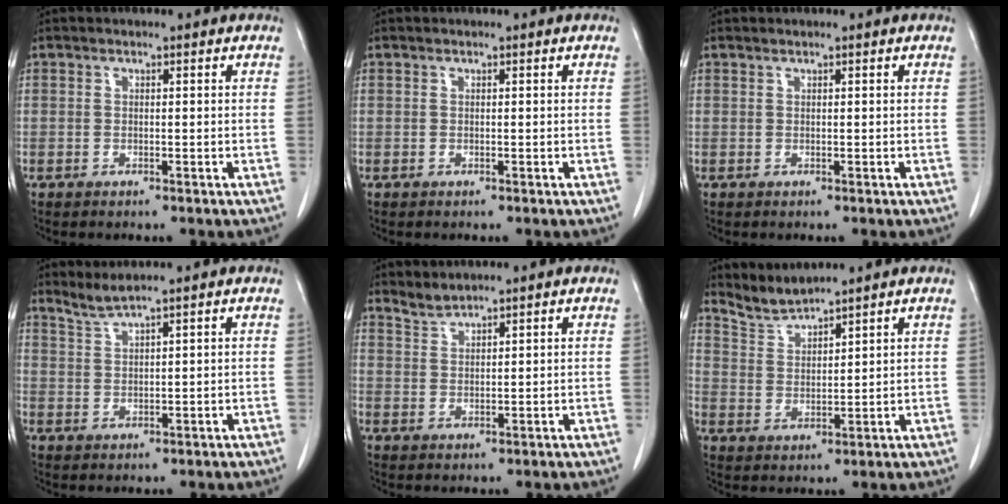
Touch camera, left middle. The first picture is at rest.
{"total": 0.0}
{"total": 0.0}
{"total": 2.4, "force": [2.1, -0.9, 0.6], "torque": [-0.018, -0.002, 0.050]}
{"total": 2.1, "force": [2.1, -0.2, 0.0], "torque": [-0.003, 0.001, 0.048]}
{"total": 4.2, "force": [4.2, -0.7, -0.2], "torque": [-0.004, -0.004, 0.092]}